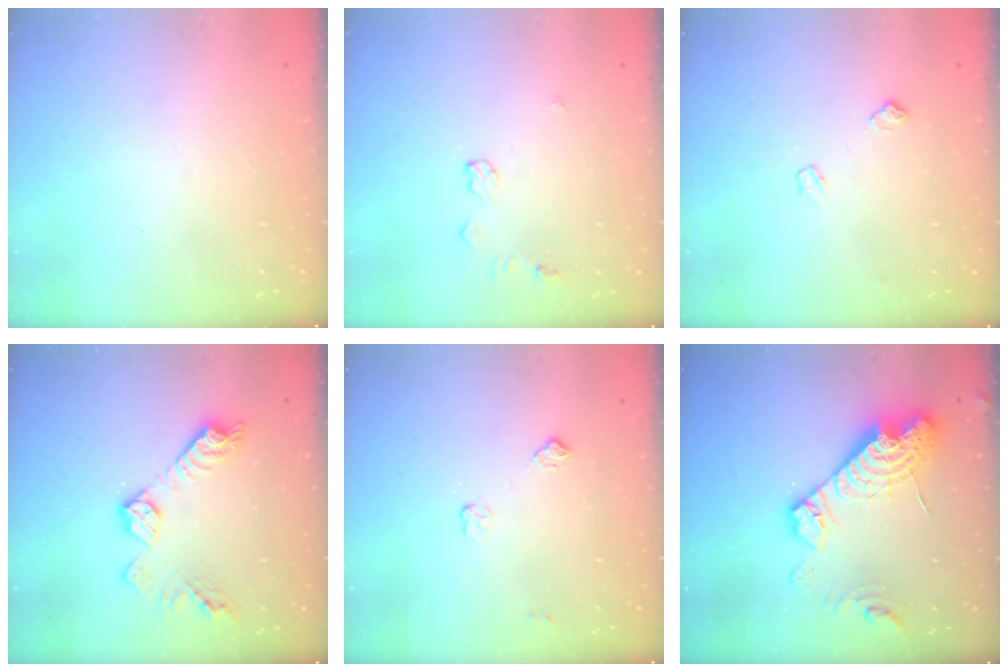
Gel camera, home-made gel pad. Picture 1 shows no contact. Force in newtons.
{"total": 5.6, "press": 5.5, "slide": 0.6}
{"total": 4.5, "press": 4.5, "slide": 0.8}
{"total": 10.7, "press": 10.7, "slide": 0.4}
{"total": 6.0, "press": 6.0, "slide": 0.8}
{"total": 18.7, "press": 18.6, "slide": 1.6}